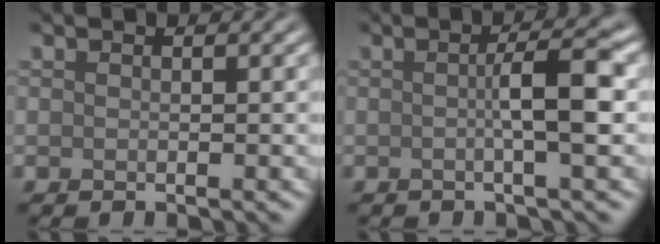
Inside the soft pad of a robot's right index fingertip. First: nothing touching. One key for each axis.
{"total": 4.0, "fx": 0.0, "fy": 0.5, "fz": 4.0, "tx": -0.059, "ty": 0.008, "tz": -0.003}